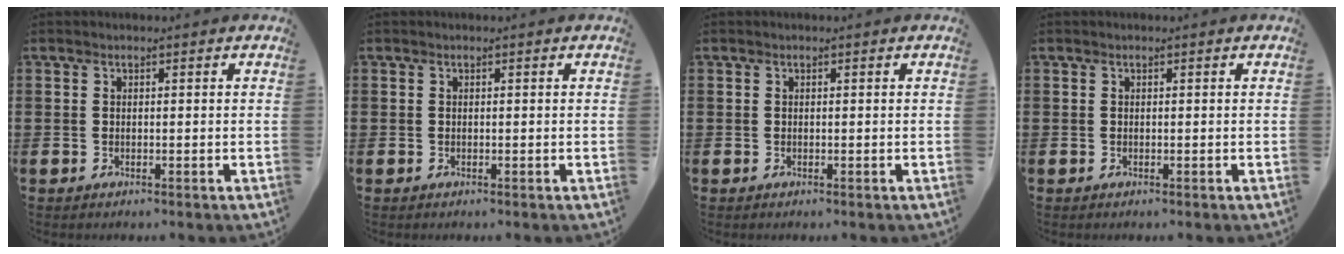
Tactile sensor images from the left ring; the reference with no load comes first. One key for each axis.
{"total": 0.0}
{"total": 0.0}
{"total": 0.0}